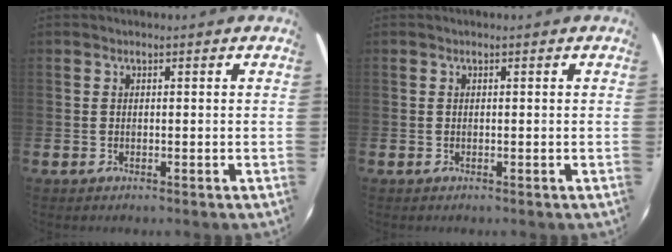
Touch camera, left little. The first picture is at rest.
{"total": 0.0}